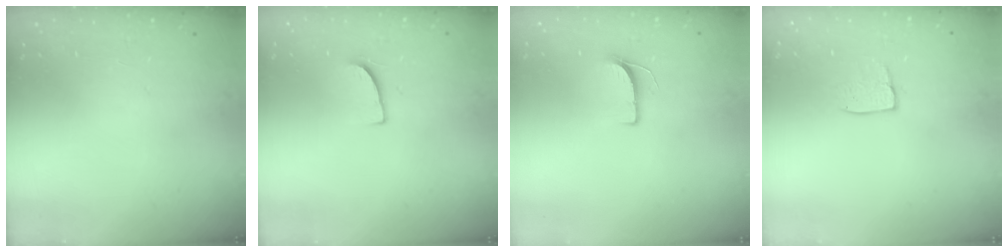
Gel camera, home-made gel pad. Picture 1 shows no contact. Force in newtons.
{"total": 6.6, "press": 6.5, "slide": 0.4}
{"total": 6.1, "press": 6.1, "slide": 0.5}
{"total": 6.3, "press": 6.3, "slide": 0.2}